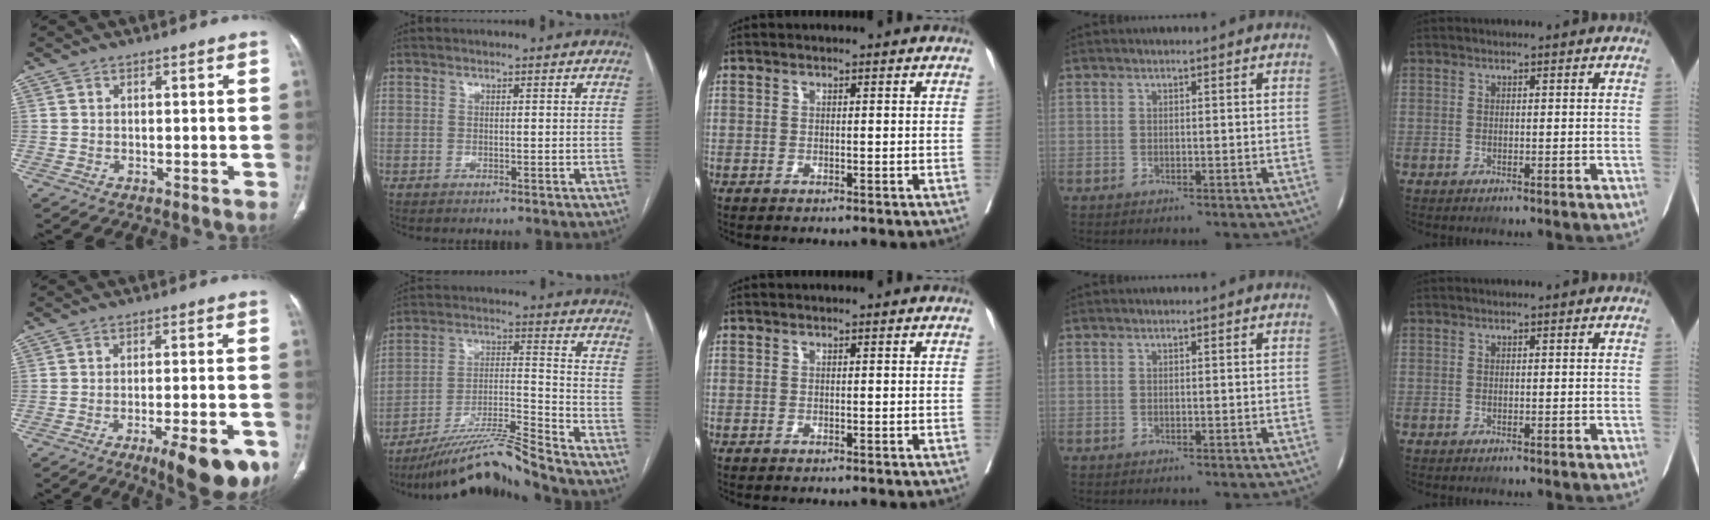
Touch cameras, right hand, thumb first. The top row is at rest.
{"thumb": {"total": 13.3, "force": [-7.2, 3.6, 10.7], "torque": [-0.112, 0.023, -0.096]}, "index": {"total": 12.8, "force": [-11.6, -1.9, 5.1], "torque": [-0.084, 0.009, -0.208]}}